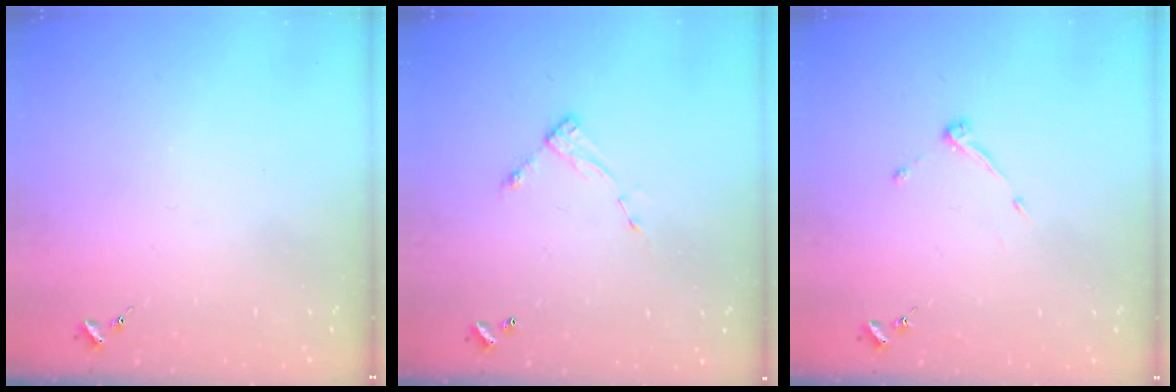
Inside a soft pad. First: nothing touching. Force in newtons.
{"total": 6.6, "press": 6.6, "slide": 0.5}
{"total": 4.0, "press": 4.0, "slide": 0.6}